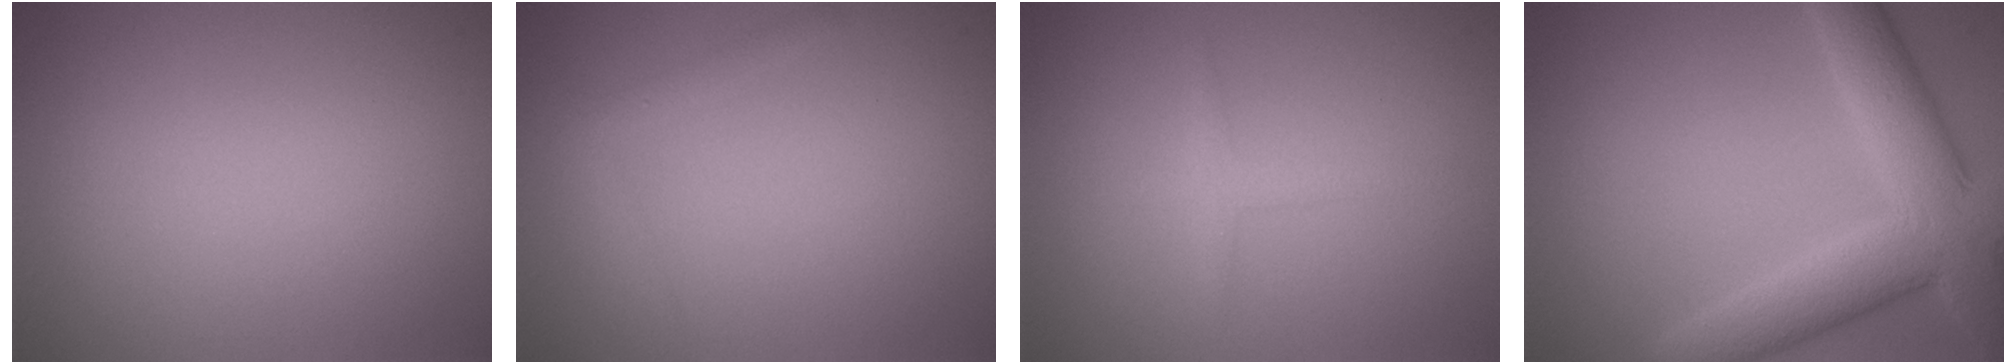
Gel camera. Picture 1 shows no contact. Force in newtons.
{"total": 1.3, "press": 1.3, "slide": 0.1}
{"total": 1.3, "press": 1.3, "slide": 0.1}
{"total": 8.0, "press": 8.0, "slide": 0.3}